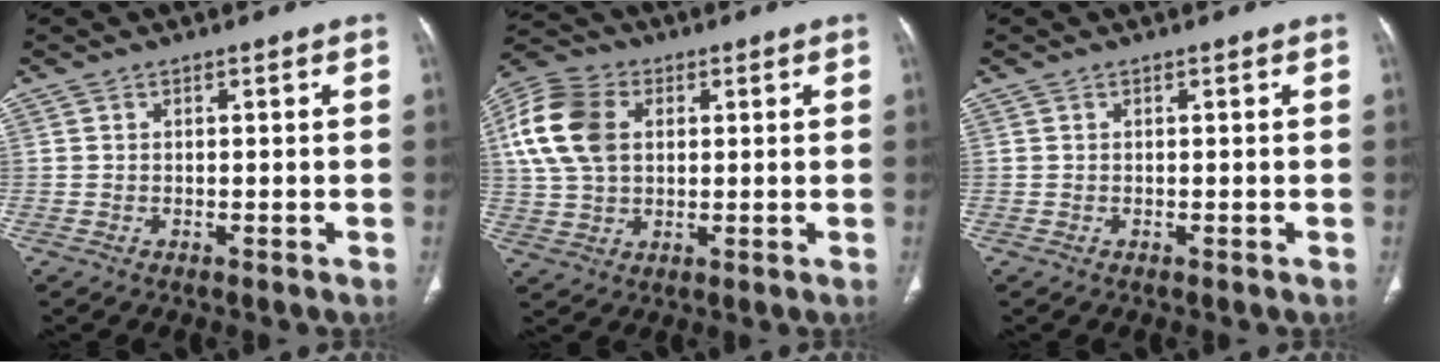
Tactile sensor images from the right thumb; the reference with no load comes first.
{"total": 14.5, "force": [3.2, 10.3, 9.8], "torque": [-0.193, 0.012, 0.057]}
{"total": 0.0}